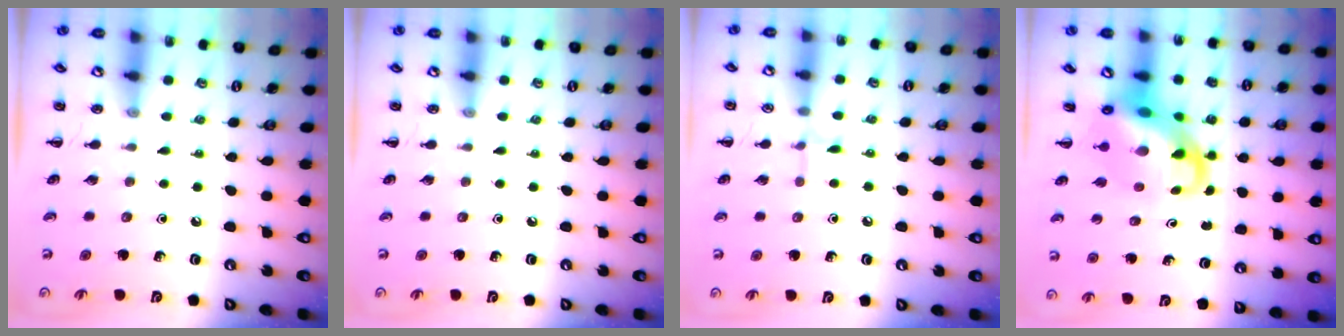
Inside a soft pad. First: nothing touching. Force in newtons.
{"total": 0.0}
{"total": 5.4, "press": 5.1, "slide": 1.9}
{"total": 8.1, "press": 7.7, "slide": 2.2}